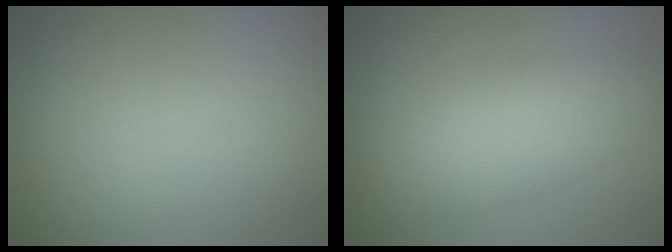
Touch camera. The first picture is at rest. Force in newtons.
{"total": 4.5, "press": 4.5, "slide": 0.1}